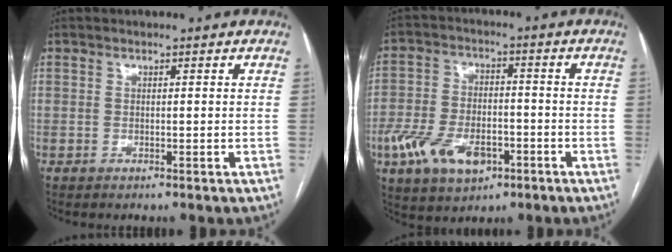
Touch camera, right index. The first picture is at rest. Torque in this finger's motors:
{"motor_torque": [1.43, -0.71, 0.64, 0.18]}